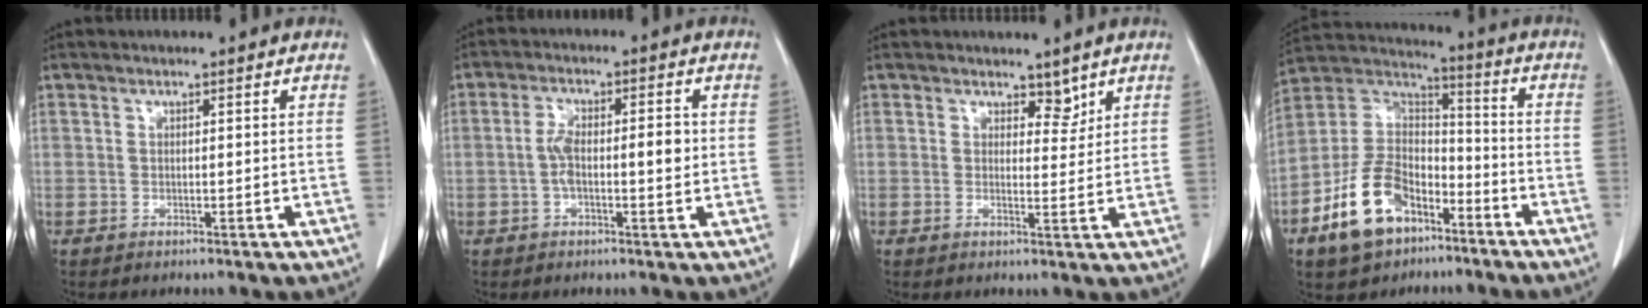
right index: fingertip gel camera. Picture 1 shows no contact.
{"total": 6.0, "force": [-0.3, 2.0, 5.6], "torque": [-0.105, 0.017, -0.007]}
{"total": 0.0}
{"total": 14.5, "force": [-8.0, 8.5, 8.6], "torque": [-0.181, 0.018, -0.149]}